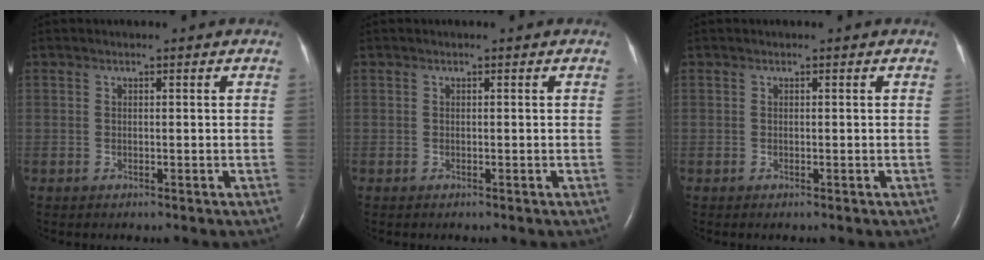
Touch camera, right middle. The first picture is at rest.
{"total": 0.0}
{"total": 0.0}